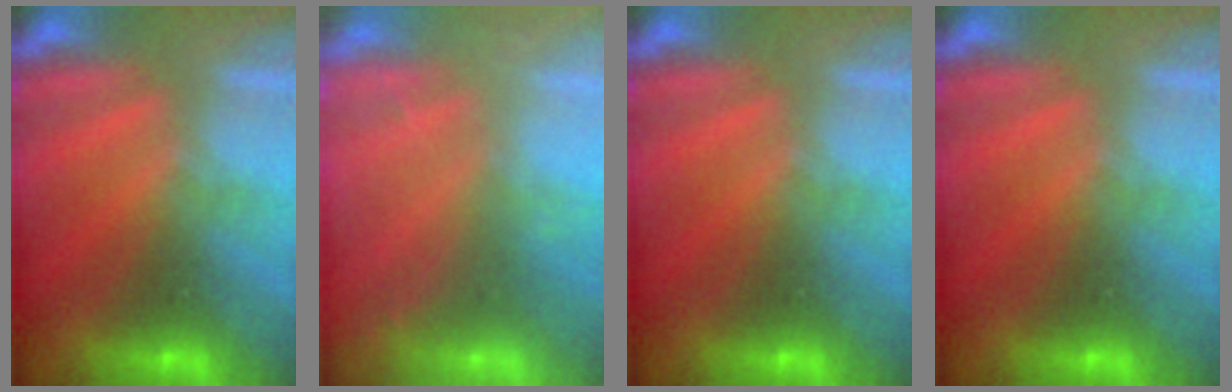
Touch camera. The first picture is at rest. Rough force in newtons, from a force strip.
{"total": 1.6}
{"total": 0.0}
{"total": 0.0}